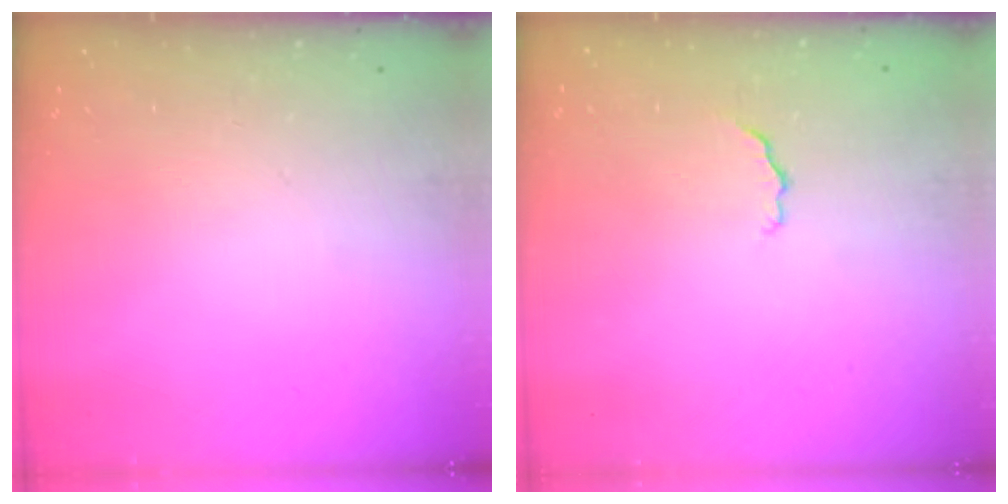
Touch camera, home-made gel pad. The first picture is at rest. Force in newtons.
{"total": 4.0, "press": 3.9, "slide": 0.9}